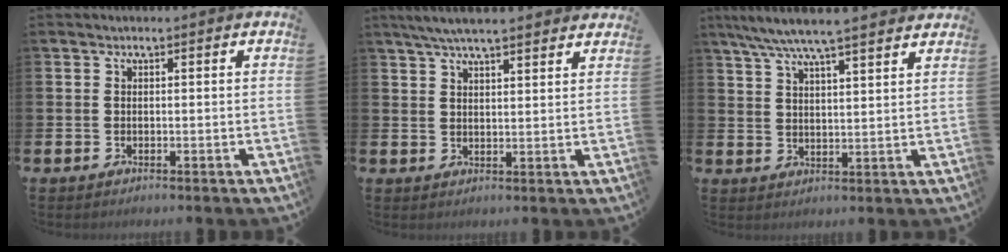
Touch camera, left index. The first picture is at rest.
{"total": 5.3, "force": [4.9, 0.7, 1.9], "torque": [-0.044, -0.014, 0.088]}
{"total": 7.1, "force": [6.6, 0.4, 2.7], "torque": [-0.065, -0.027, 0.117]}